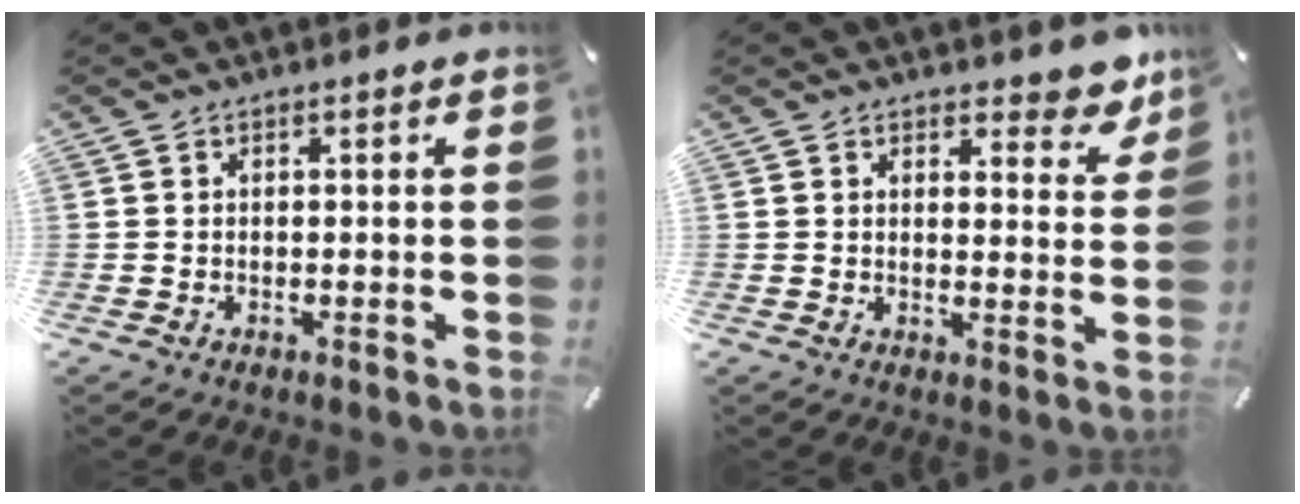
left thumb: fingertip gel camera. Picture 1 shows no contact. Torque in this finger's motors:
{"motor_torque": [0.67, -0.32, 0.27, -0.05, -0.09]}